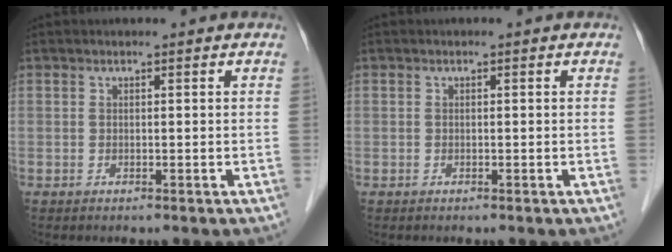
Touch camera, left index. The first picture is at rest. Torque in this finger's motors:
{"motor_torque": [0.00, 0.00, -0.01, 0.00]}